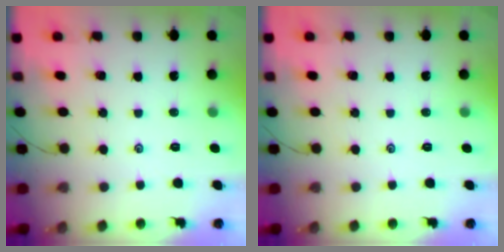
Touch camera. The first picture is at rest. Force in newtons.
{"total": 0.0}